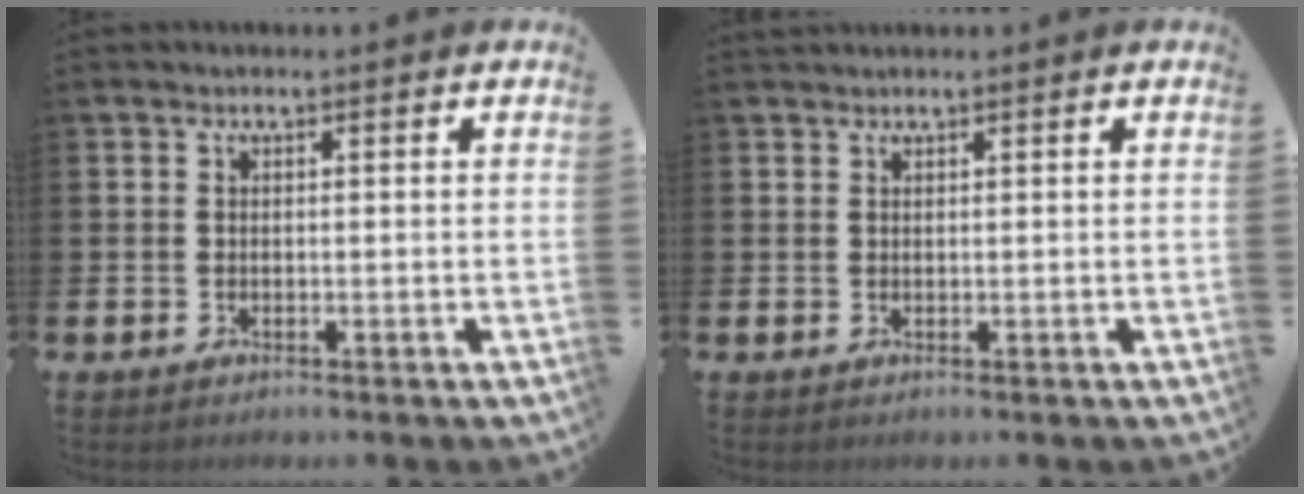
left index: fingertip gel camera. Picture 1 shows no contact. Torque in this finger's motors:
{"motor_torque": [0.10, 0.04, -0.01, 0.00]}